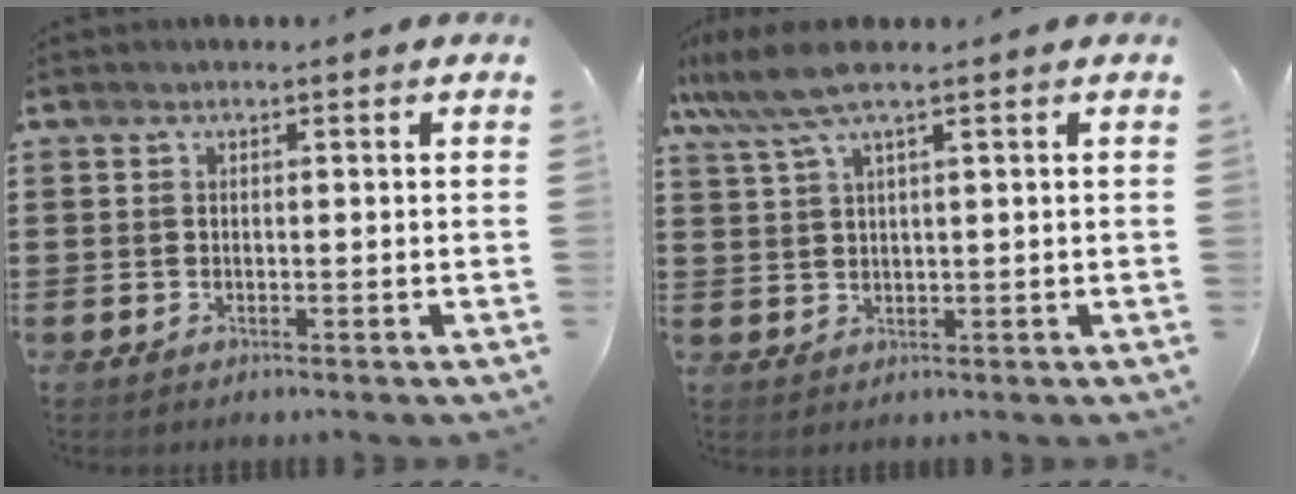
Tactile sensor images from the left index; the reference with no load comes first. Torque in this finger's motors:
{"motor_torque": [0.39, -0.55, 0.49, 0.19]}